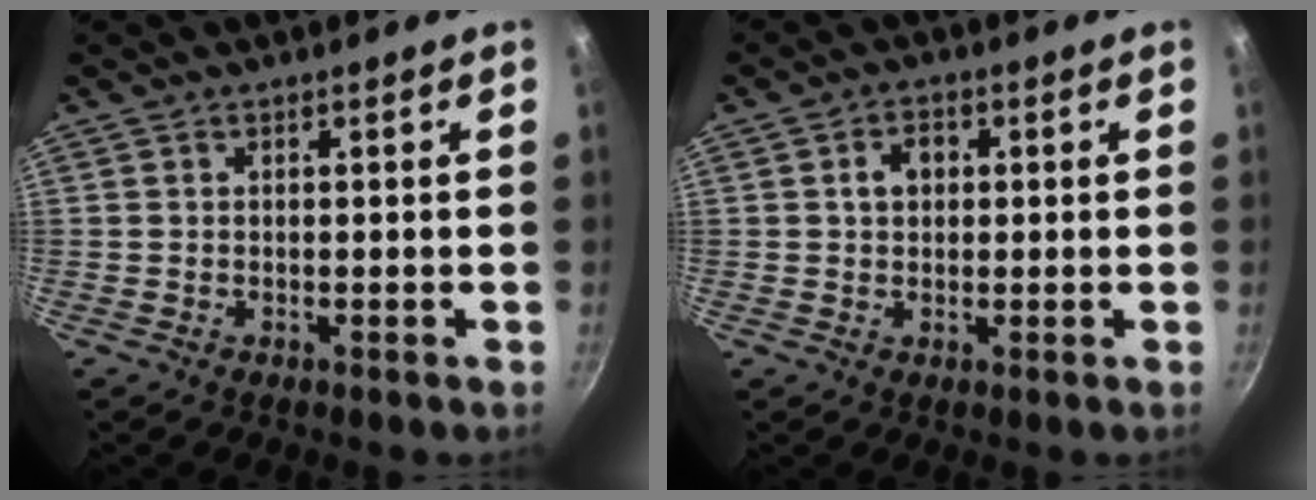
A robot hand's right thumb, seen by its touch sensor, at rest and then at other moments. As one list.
[{"total": 3.8, "force": [0.7, 3.0, 2.3], "torque": [-0.019, 0.009, 0.008]}]